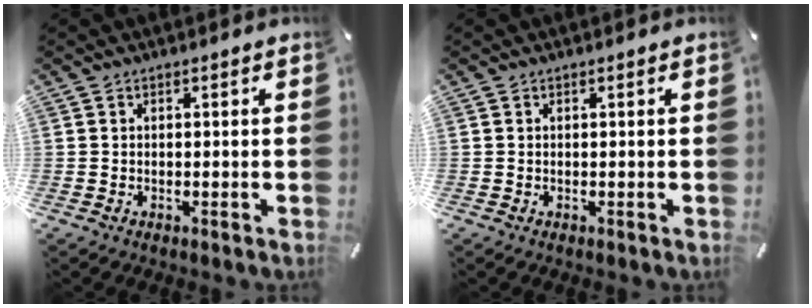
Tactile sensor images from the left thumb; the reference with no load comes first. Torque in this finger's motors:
{"motor_torque": [0.00, 0.00, -0.01, 0.01, 0.00]}